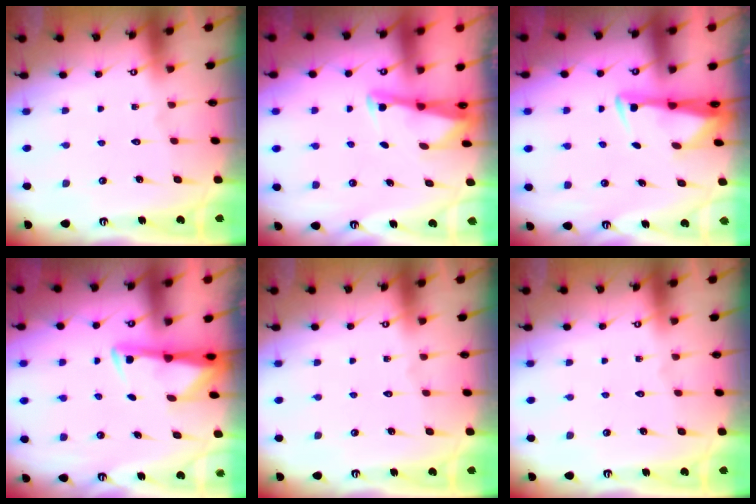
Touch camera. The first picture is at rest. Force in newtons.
{"total": 2.8, "press": 2.8, "slide": 0.1}
{"total": 3.1, "press": 3.0, "slide": 0.9}
{"total": 2.9, "press": 2.9, "slide": 0.5}
{"total": 0.0}
{"total": 0.0}